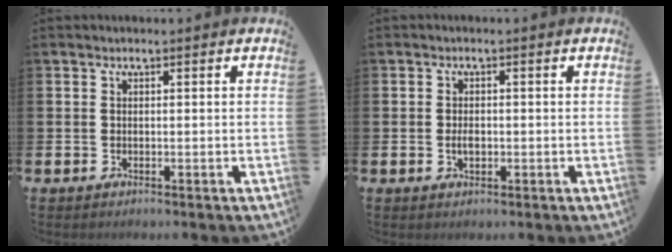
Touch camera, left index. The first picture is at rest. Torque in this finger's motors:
{"motor_torque": [0.09, -0.05, 0.04, 0.05]}